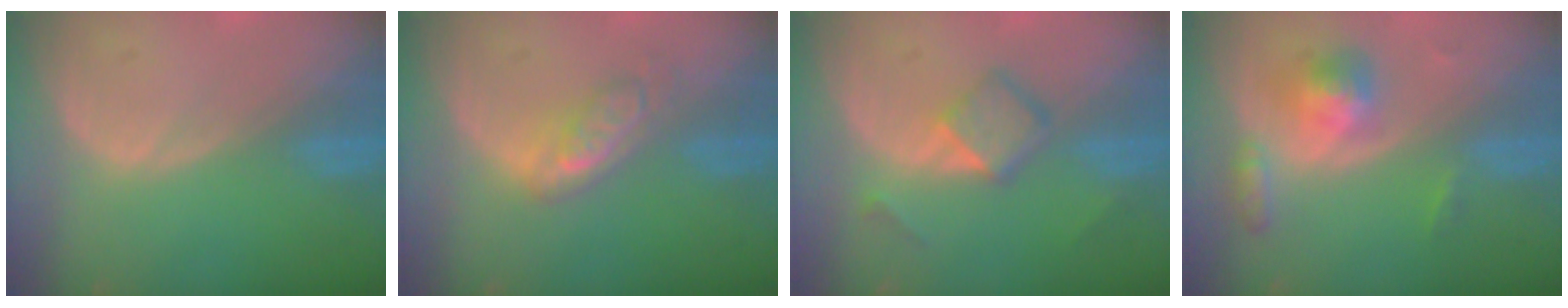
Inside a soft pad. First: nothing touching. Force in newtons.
{"total": 5.2, "press": 4.6, "slide": 2.4}
{"total": 4.8, "press": 4.6, "slide": 1.6}
{"total": 5.3, "press": 5.0, "slide": 1.7}